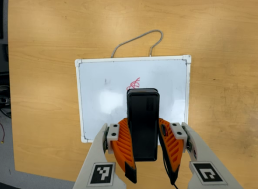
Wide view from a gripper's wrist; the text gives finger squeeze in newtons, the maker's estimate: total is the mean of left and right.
{"total": 7.6, "left": 5.9, "right": 9.4}